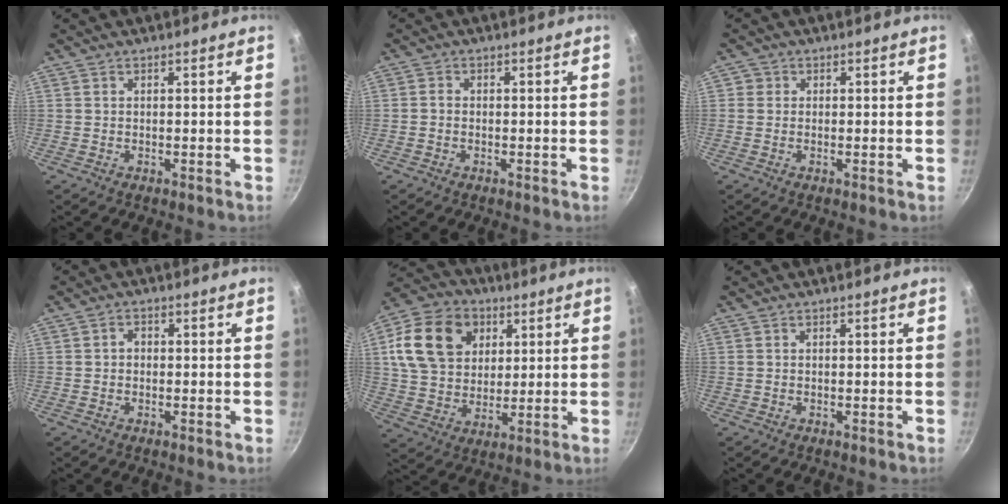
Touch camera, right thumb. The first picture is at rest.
{"total": 1.1, "force": [-0.4, 0.9, 0.5], "torque": [-0.007, 0.006, -0.010]}
{"total": 1.2, "force": [-0.1, 1.2, 0.2], "torque": [0.004, 0.003, -0.005]}
{"total": 1.7, "force": [-0.1, 1.4, 0.9], "torque": [-0.009, 0.006, -0.003]}
{"total": 17.9, "force": [5.8, 13.6, 10.1], "torque": [-0.166, -0.001, 0.099]}
{"total": 0.0}